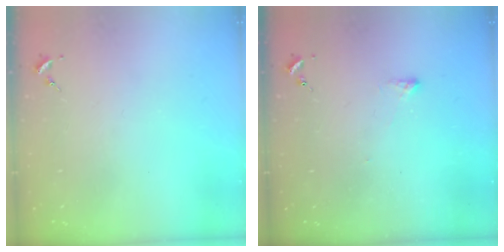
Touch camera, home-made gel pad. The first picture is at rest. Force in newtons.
{"total": 2.4, "press": 2.4, "slide": 0.5}